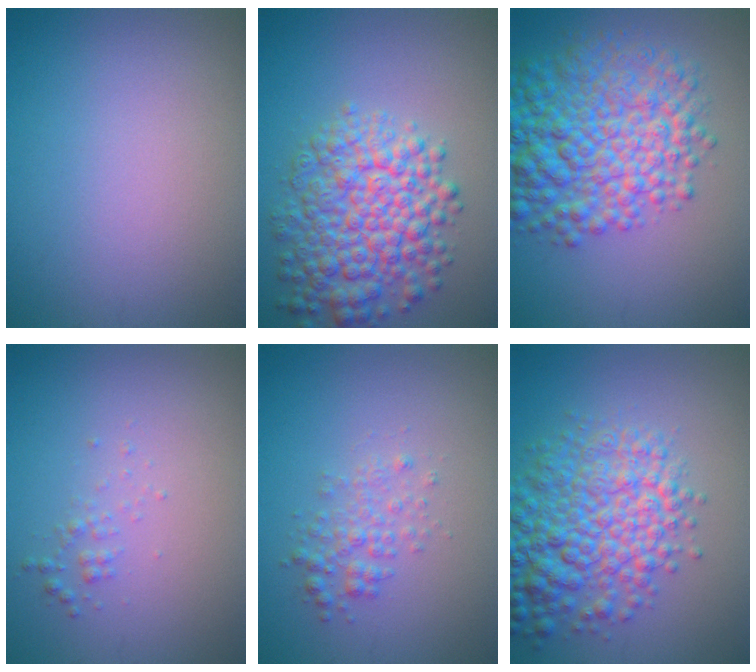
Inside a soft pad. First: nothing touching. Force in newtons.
{"total": 7.6, "press": 7.6, "slide": 0.2}
{"total": 9.6, "press": 9.6, "slide": 0.3}
{"total": 0.9, "press": 0.9, "slide": 0.0}
{"total": 2.0, "press": 2.0, "slide": 0.1}
{"total": 8.2, "press": 8.2, "slide": 0.3}